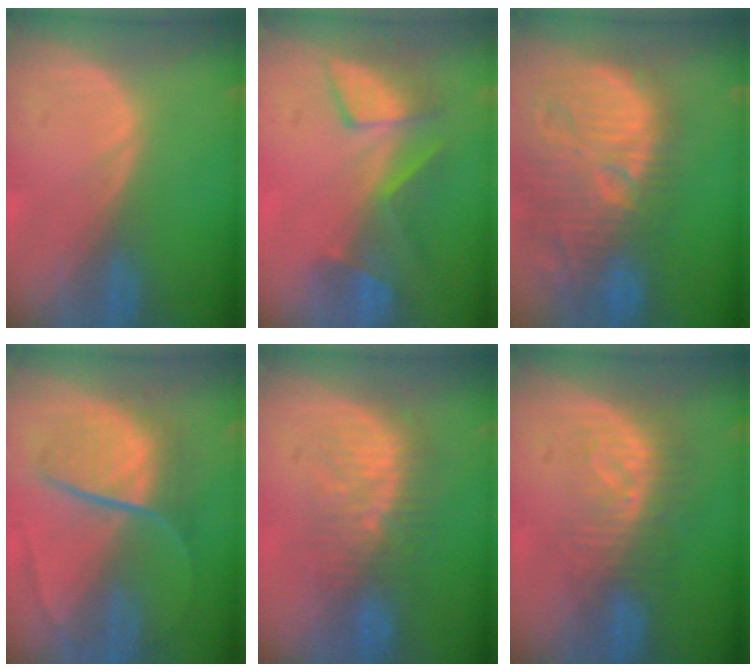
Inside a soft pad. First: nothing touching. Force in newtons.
{"total": 7.5, "press": 6.9, "slide": 3.0}
{"total": 14.8, "press": 13.2, "slide": 6.8}
{"total": 9.0, "press": 7.4, "slide": 5.1}
{"total": 8.1, "press": 7.7, "slide": 2.7}
{"total": 8.3, "press": 7.3, "slide": 3.9}